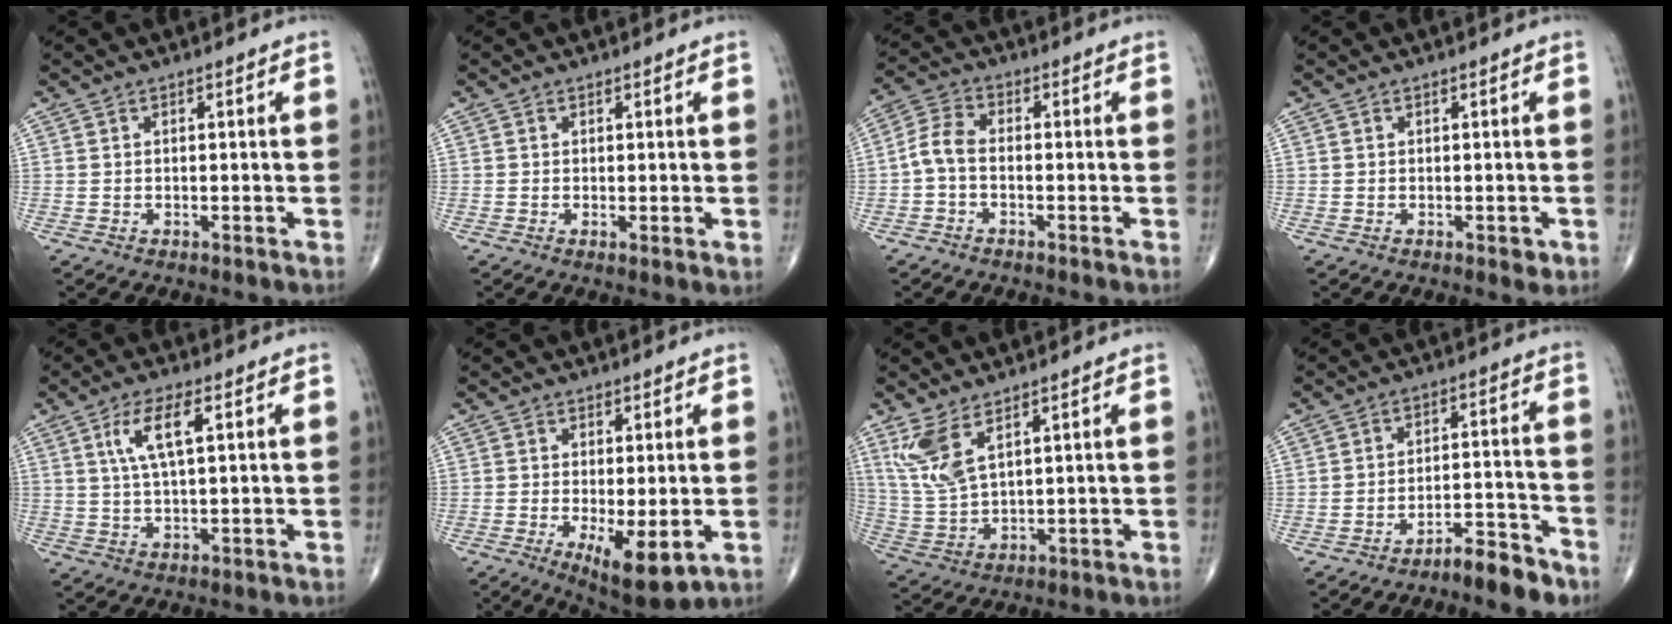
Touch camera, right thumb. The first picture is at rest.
{"total": 1.6, "force": [0.0, 0.5, 1.5], "torque": [-0.028, -0.008, -0.002]}
{"total": 4.7, "force": [-1.2, 2.6, 3.8], "torque": [-0.080, 0.018, -0.036]}
{"total": 1.5, "force": [-0.4, 0.9, 1.1], "torque": [-0.007, -0.001, -0.005]}
{"total": 6.8, "force": [2.3, 1.9, 6.1], "torque": [-0.124, 0.000, 0.046]}
{"total": 9.0, "force": [-2.3, 3.2, 8.1], "torque": [-0.125, -0.022, -0.028]}
{"total": 7.9, "force": [4.7, 2.7, 5.8], "torque": [-0.130, -0.022, 0.109]}
{"total": 6.6, "force": [-5.5, 1.7, 3.3], "torque": [-0.049, 0.061, -0.087]}